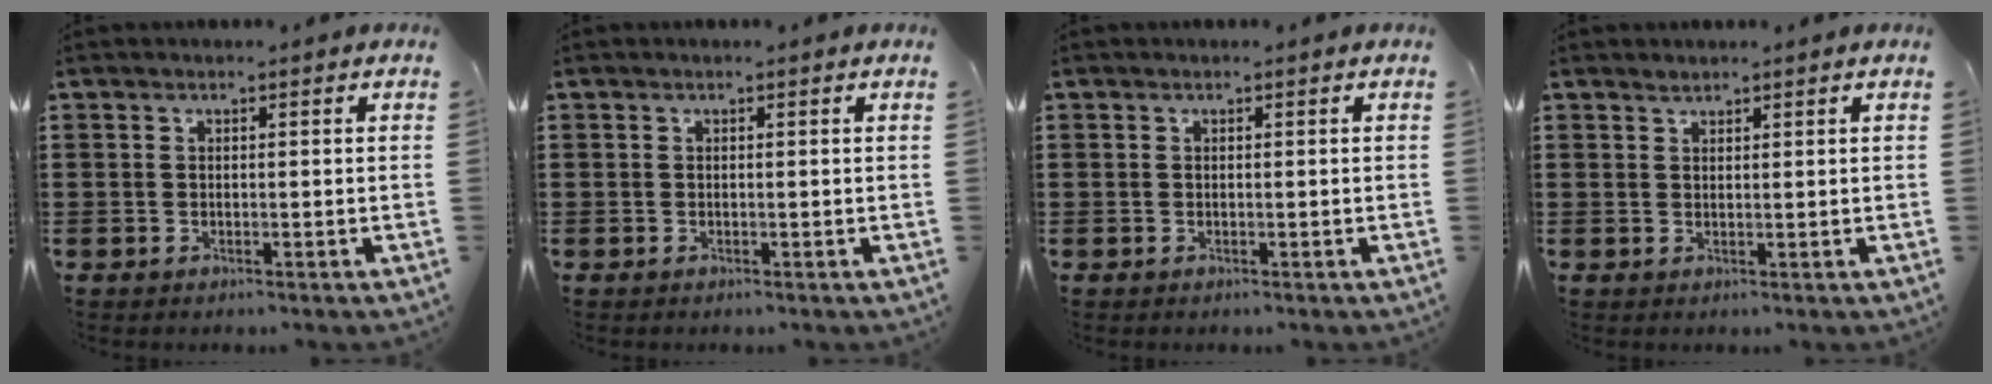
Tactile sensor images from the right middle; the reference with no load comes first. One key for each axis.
{"total": 0.0}
{"total": 0.0}
{"total": 1.1, "fx": 1.1, "fy": 0.2, "fz": 0.0, "tx": -0.002, "ty": 0.000, "tz": 0.021}